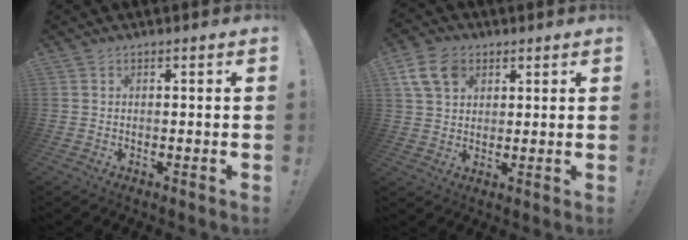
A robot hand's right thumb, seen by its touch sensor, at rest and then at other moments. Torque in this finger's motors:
{"motor_torque": [0.04, 0.04, 0.62, 0.20, 0.00]}